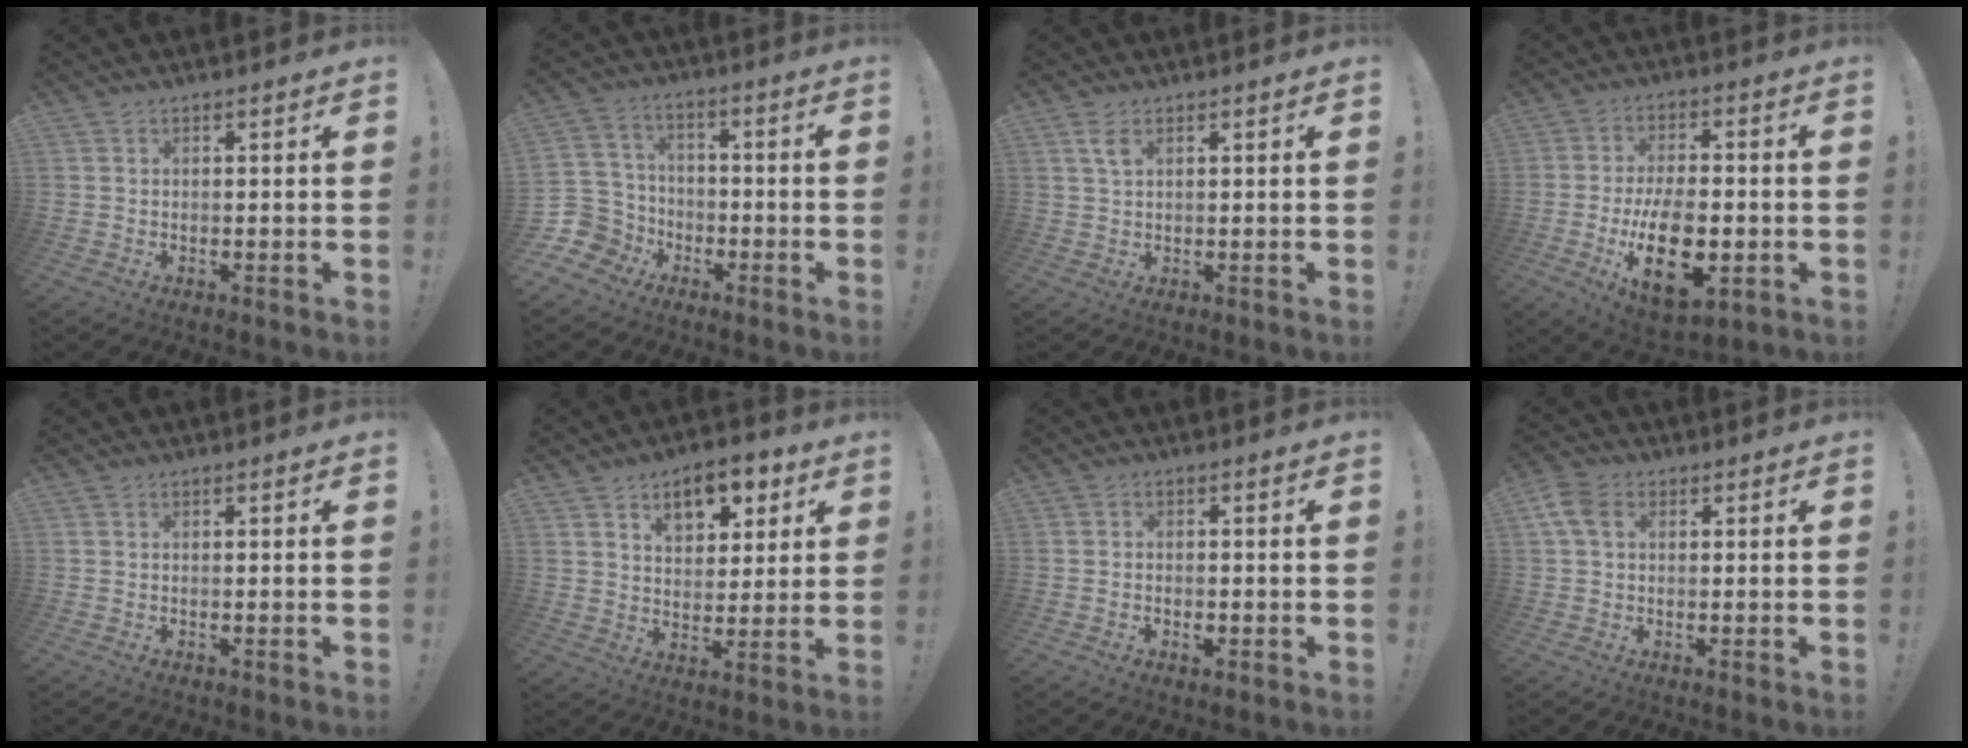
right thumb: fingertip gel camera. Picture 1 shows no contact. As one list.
[{"total": 9.6, "force": [-4.4, 8.1, 2.7], "torque": [-0.060, 0.029, -0.078]}, {"total": 3.2, "force": [2.1, 0.7, 2.4], "torque": [-0.042, -0.004, 0.036]}, {"total": 18.0, "force": [-4.7, 9.4, 14.7], "torque": [-0.242, 0.009, -0.069]}, {"total": 0.0}, {"total": 11.0, "force": [5.9, 6.5, 6.6], "torque": [-0.084, -0.025, 0.105]}, {"total": 1.9, "force": [-1.1, 1.2, 1.0], "torque": [-0.011, 0.004, -0.018]}, {"total": 6.2, "force": [2.4, 4.0, 4.1], "torque": [-0.077, 0.000, 0.049]}]